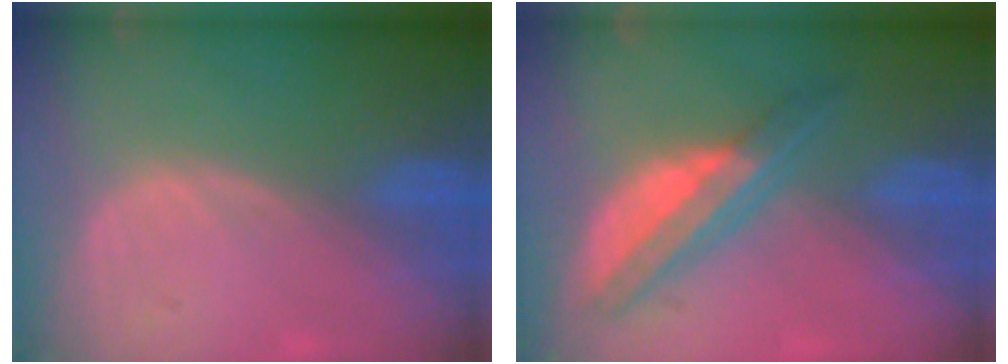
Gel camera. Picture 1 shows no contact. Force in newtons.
{"total": 6.6, "press": 5.8, "slide": 3.2}